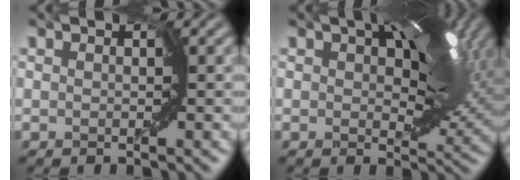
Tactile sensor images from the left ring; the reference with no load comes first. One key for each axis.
{"total": 9.1, "fx": 3.1, "fy": 4.2, "fz": 7.5, "tx": -0.114, "ty": 0.006, "tz": 0.046}